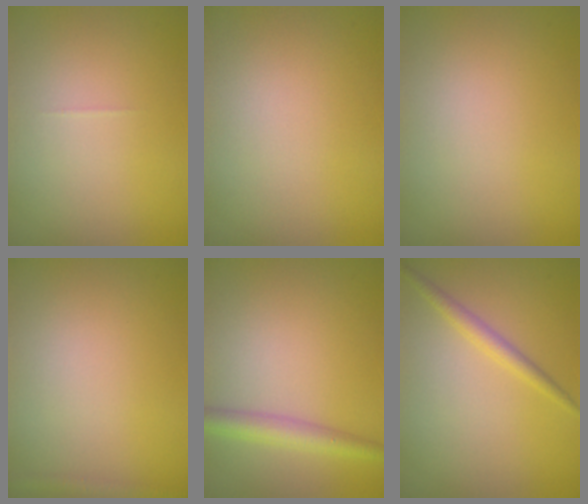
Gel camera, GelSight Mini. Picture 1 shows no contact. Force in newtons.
{"total": 0.0}
{"total": 0.0}
{"total": 0.8, "press": 0.8, "slide": 0.0}
{"total": 3.0, "press": 3.0, "slide": 0.1}
{"total": 1.7, "press": 1.7, "slide": 0.1}